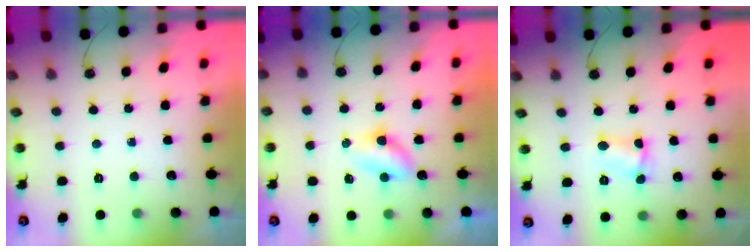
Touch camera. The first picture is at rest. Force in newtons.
{"total": 3.4, "press": 3.4, "slide": 0.5}
{"total": 3.7, "press": 3.7, "slide": 0.4}